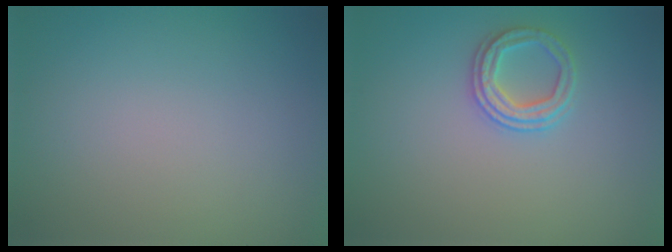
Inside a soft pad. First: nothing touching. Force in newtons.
{"total": 2.5, "press": 2.4, "slide": 0.6}